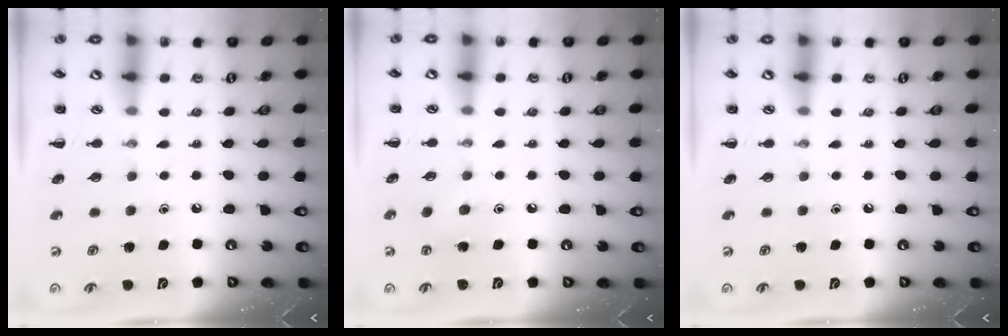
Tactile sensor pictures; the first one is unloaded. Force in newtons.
{"total": 2.6, "press": 2.5, "slide": 0.8}
{"total": 0.0}